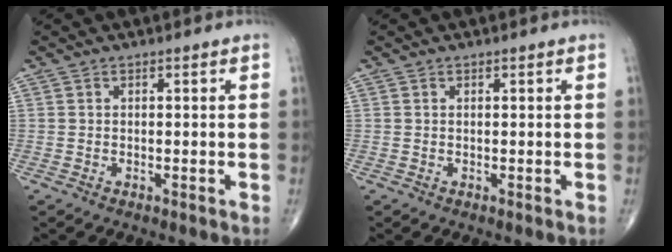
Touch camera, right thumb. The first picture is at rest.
{"total": 0.0}